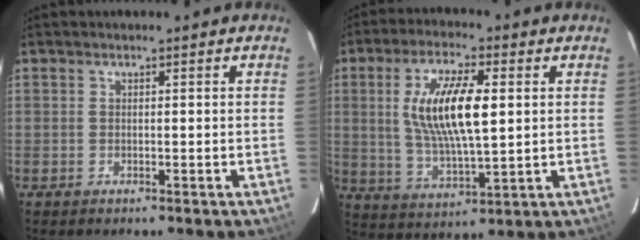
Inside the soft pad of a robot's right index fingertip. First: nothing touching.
{"total": 13.8, "force": [2.5, 4.4, 12.8], "torque": [-0.245, 0.002, 0.052]}